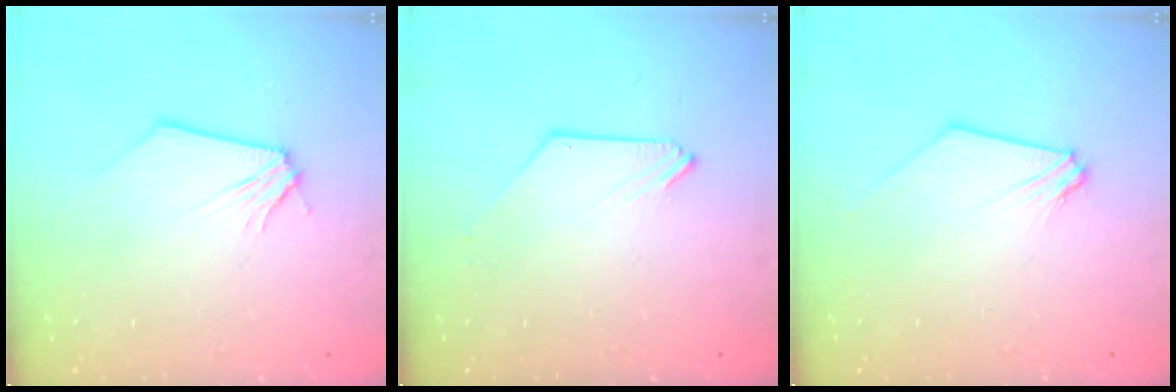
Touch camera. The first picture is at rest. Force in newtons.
{"total": 0.0}
{"total": 0.0}